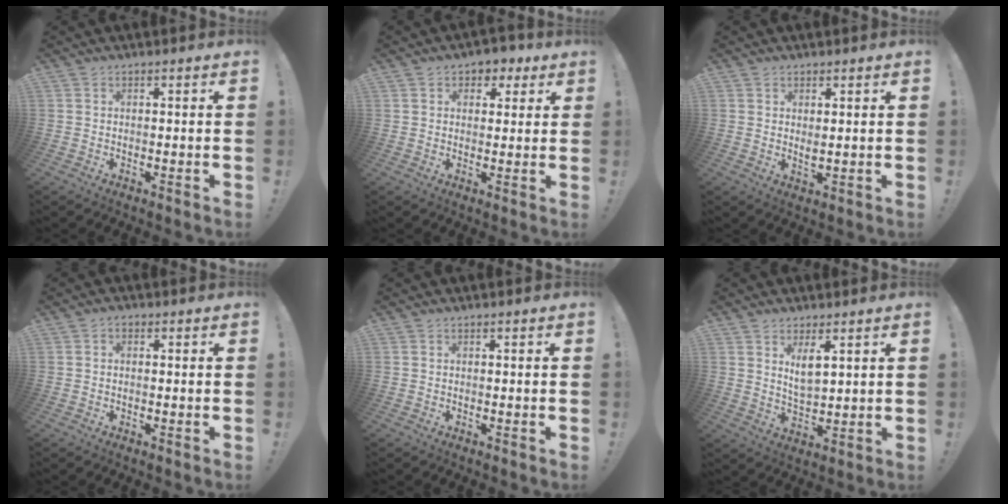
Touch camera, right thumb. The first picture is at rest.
{"total": 4.3, "force": [2.3, 3.3, 1.5], "torque": [-0.006, -0.013, 0.037]}
{"total": 2.2, "force": [1.5, 0.7, 1.5], "torque": [-0.007, -0.017, 0.024]}
{"total": 1.0, "force": [-0.3, 0.7, 0.6], "torque": [-0.019, 0.006, -0.003]}
{"total": 0.0}
{"total": 6.2, "force": [3.6, 2.5, 4.3], "torque": [-0.063, -0.021, 0.062]}